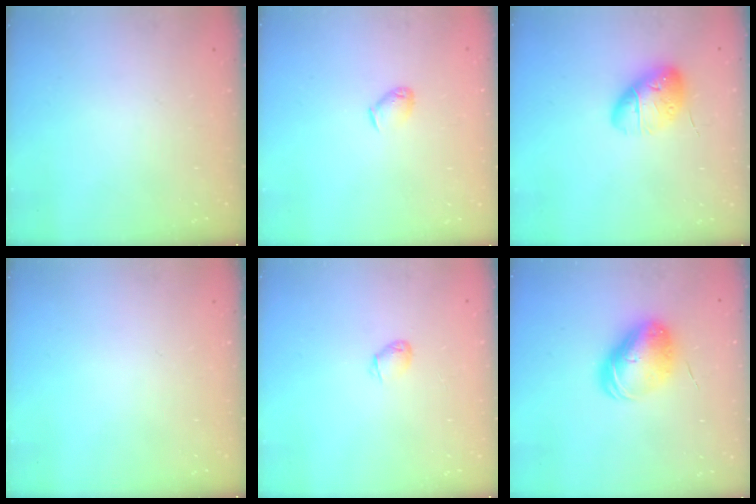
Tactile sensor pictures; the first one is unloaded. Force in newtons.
{"total": 3.8, "press": 3.7, "slide": 0.7}
{"total": 14.8, "press": 14.4, "slide": 3.4}
{"total": 0.0}
{"total": 2.4, "press": 2.4, "slide": 0.4}
{"total": 10.3, "press": 10.1, "slide": 1.8}